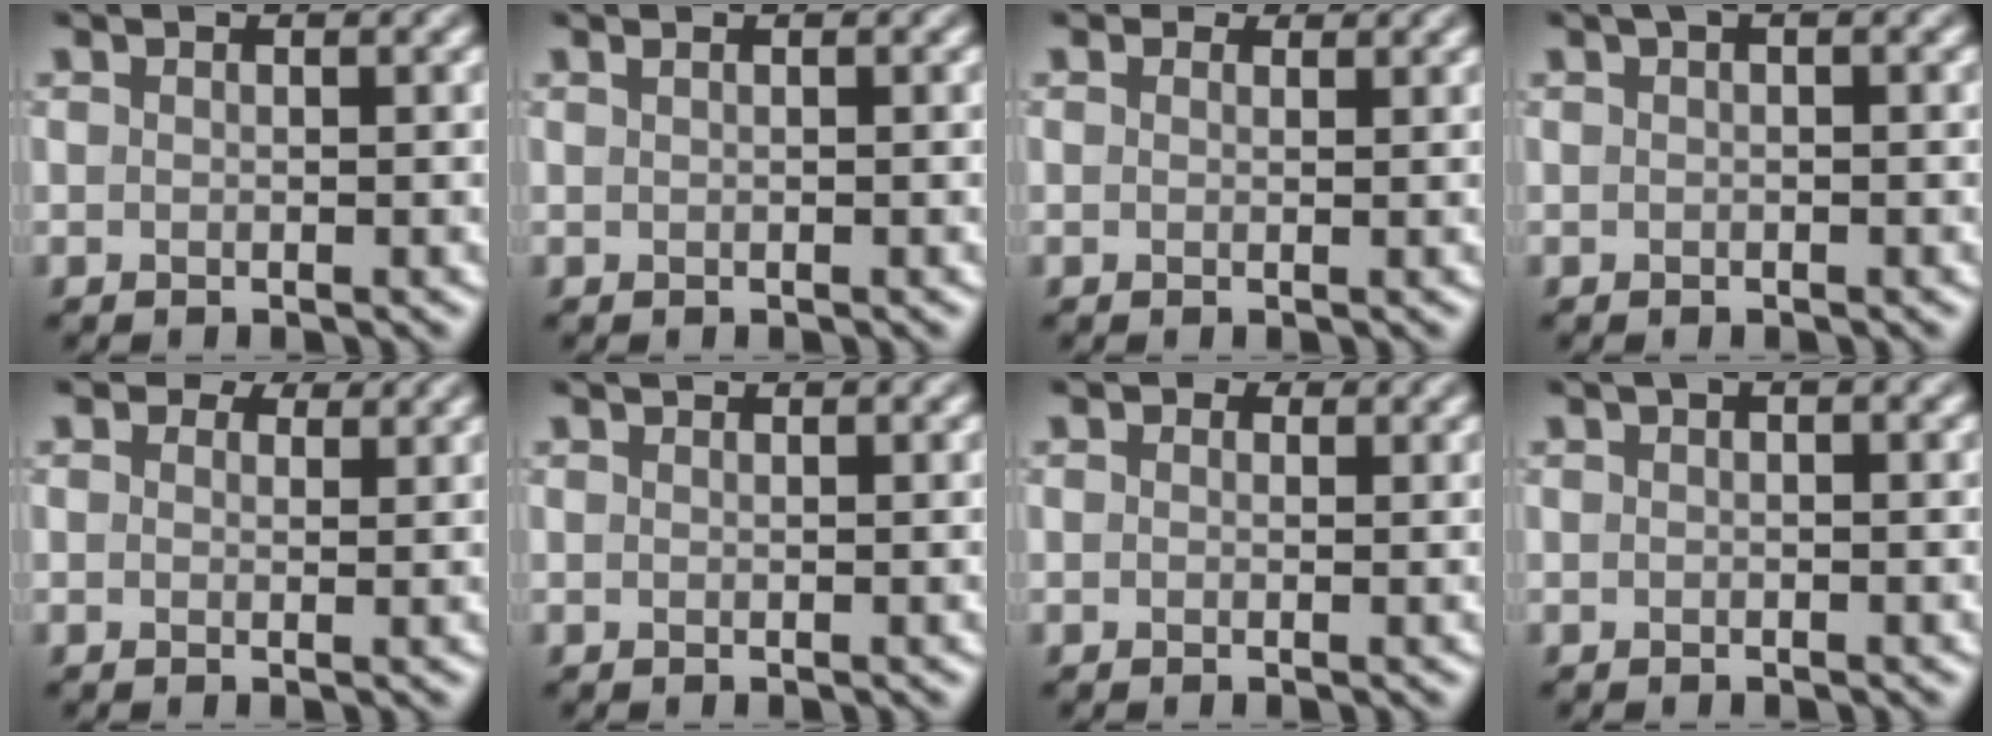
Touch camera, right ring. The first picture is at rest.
{"total": 0.5, "force": [0.3, 0.2, 0.4], "torque": [-0.006, 0.003, 0.003]}
{"total": 1.1, "force": [0.8, 0.6, 0.4], "torque": [-0.007, -0.005, 0.004]}
{"total": 1.0, "force": [0.4, 0.2, 0.9], "torque": [-0.015, 0.005, 0.006]}
{"total": 2.6, "force": [1.9, 1.3, 1.1], "torque": [-0.021, -0.002, 0.018]}
{"total": 0.7, "force": [0.7, 0.0, 0.1], "torque": [-0.004, -0.003, 0.008]}
{"total": 0.9, "force": [0.5, 0.7, 0.4], "torque": [-0.004, -0.004, 0.000]}
{"total": 0.8, "force": [0.3, 0.2, 0.8], "torque": [-0.013, 0.004, 0.005]}